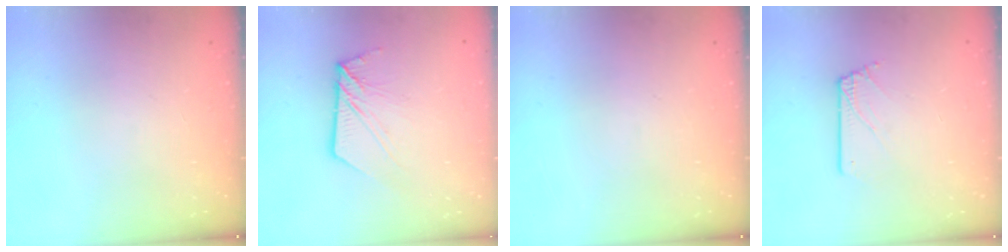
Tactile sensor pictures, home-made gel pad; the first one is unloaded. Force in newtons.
{"total": 8.0, "press": 8.0, "slide": 0.2}
{"total": 0.0}
{"total": 1.1, "press": 1.1, "slide": 0.2}